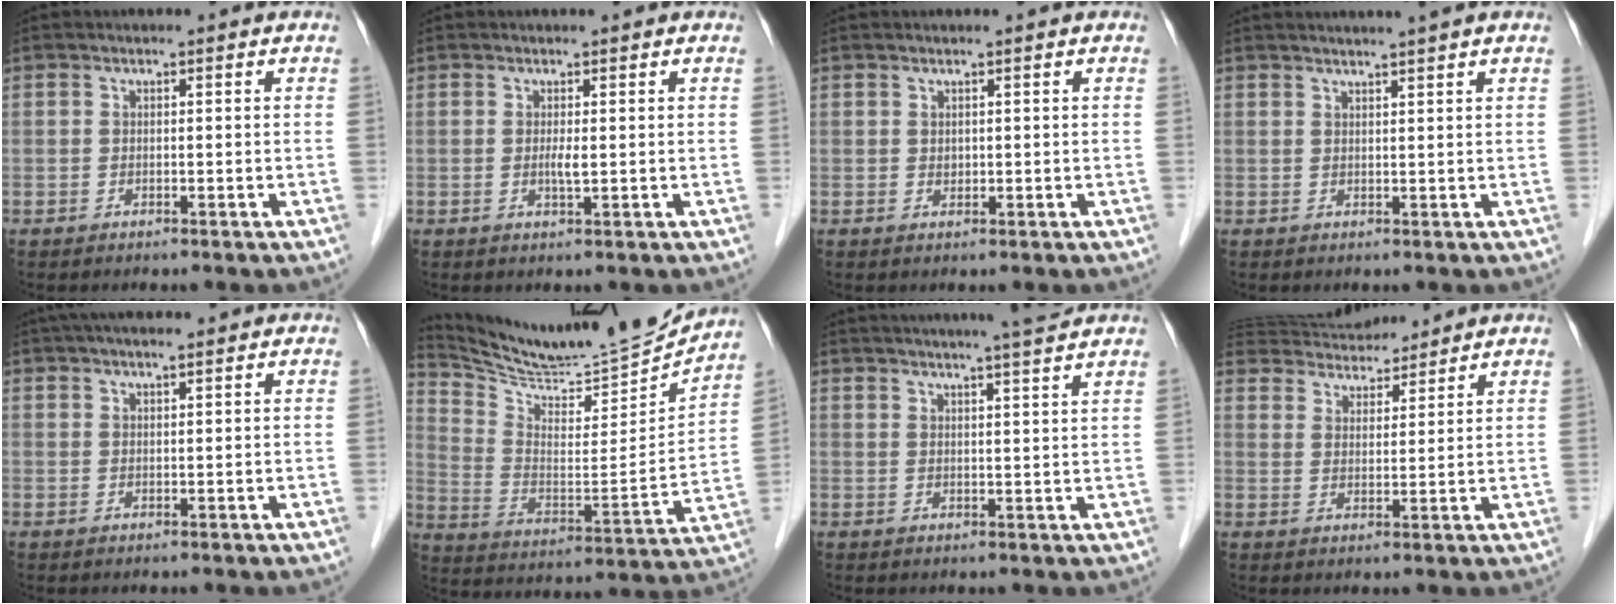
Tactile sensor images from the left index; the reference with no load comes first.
{"total": 1.5, "force": [0.2, 0.1, 1.5], "torque": [-0.025, 0.000, 0.005]}
{"total": 0.6, "force": [0.3, 0.5, 0.3], "torque": [0.003, 0.002, 0.005]}
{"total": 3.3, "force": [2.9, -0.8, 1.5], "torque": [-0.012, 0.012, 0.042]}
{"total": 5.6, "force": [4.6, 0.8, 3.1], "torque": [-0.041, 0.033, 0.078]}
{"total": 22.1, "force": [21.1, 1.4, 6.5], "torque": [-0.124, -0.055, 0.327]}
{"total": 10.4, "force": [9.1, -0.8, 4.9], "torque": [-0.074, 0.011, 0.112]}
{"total": 12.3, "force": [11.8, 2.5, 2.7], "torque": [-0.043, 0.031, 0.193]}